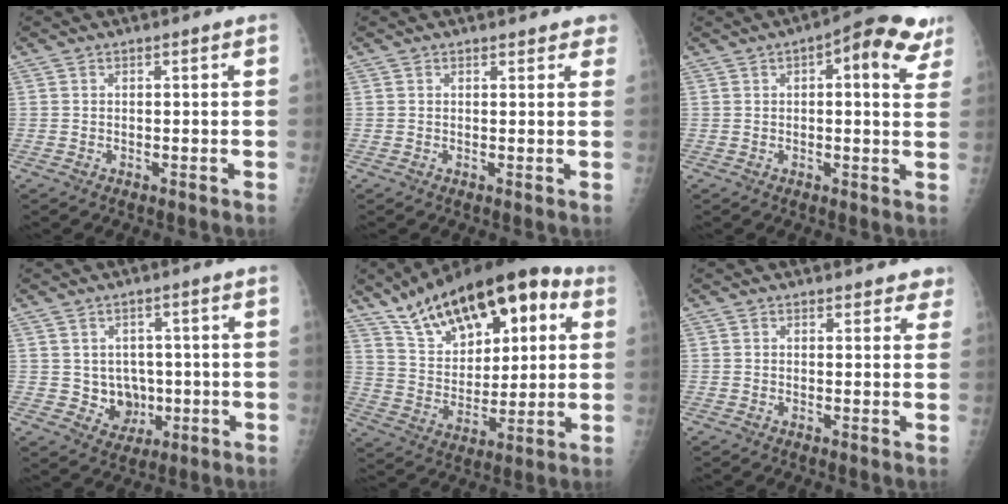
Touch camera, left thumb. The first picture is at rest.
{"total": 2.4, "force": [2.0, 1.1, 0.7], "torque": [0.018, -0.003, 0.015]}
{"total": 11.6, "force": [5.4, 4.3, 9.4], "torque": [-0.090, -0.001, 0.059]}
{"total": 6.2, "force": [-0.4, 5.5, 2.8], "torque": [-0.005, 0.004, 0.007]}
{"total": 23.2, "force": [11.7, 11.4, 16.5], "torque": [-0.230, -0.014, 0.201]}
{"total": 3.2, "force": [2.7, 1.4, 0.8], "torque": [0.027, -0.008, 0.020]}